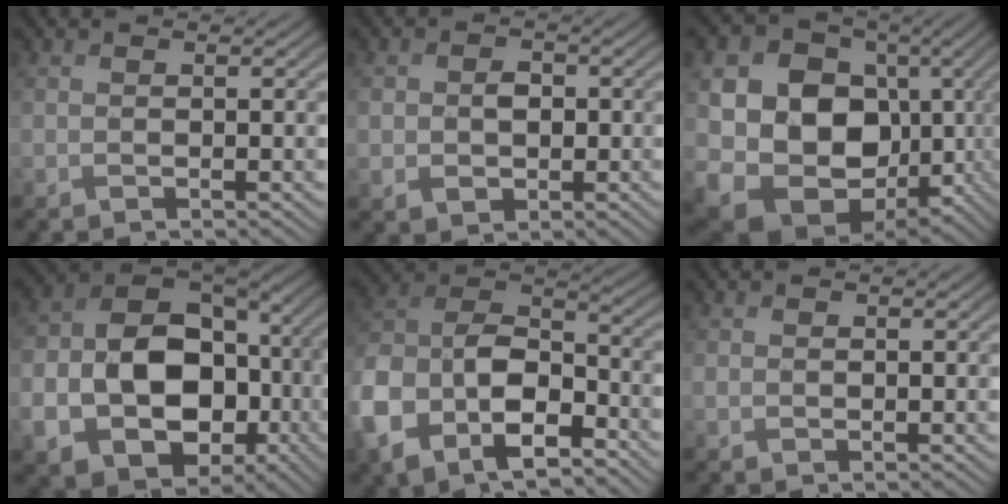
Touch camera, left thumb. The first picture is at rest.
{"total": 4.1, "force": [-0.1, 3.4, 2.3], "torque": [-0.054, -0.005, -0.002]}
{"total": 17.0, "force": [-0.5, 13.9, 9.7], "torque": [-0.211, -0.034, 0.013]}
{"total": 17.1, "force": [-3.8, 12.5, 11.1], "torque": [-0.222, -0.031, -0.054]}
{"total": 16.0, "force": [-8.0, 10.1, 9.5], "torque": [-0.250, -0.058, -0.150]}
{"total": 0.9, "force": [0.1, 0.8, 0.4], "torque": [-0.012, -0.002, 0.004]}